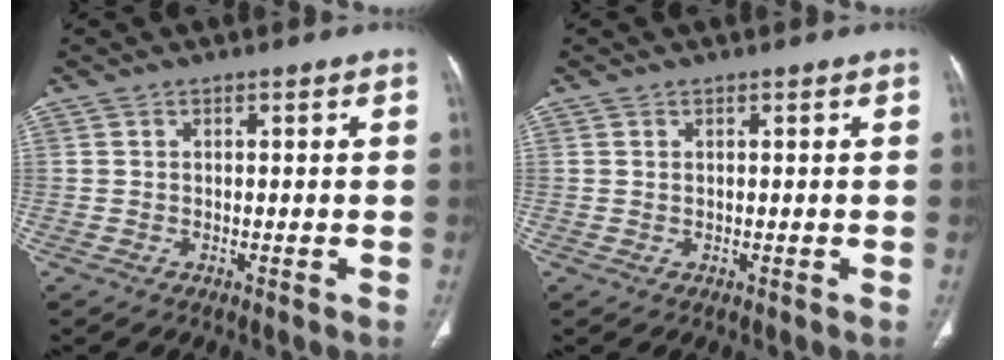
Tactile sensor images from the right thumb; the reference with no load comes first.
{"total": 0.0}